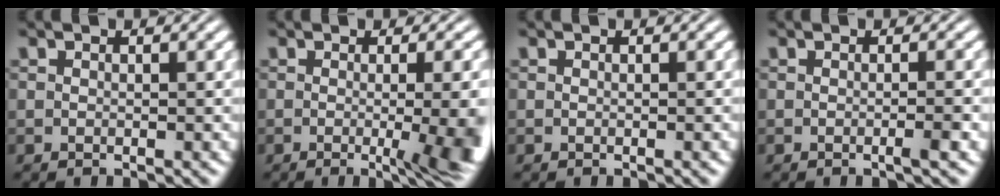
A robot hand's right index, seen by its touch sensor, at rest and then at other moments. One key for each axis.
{"total": 6.5, "fx": -1.7, "fy": 1.2, "fz": 6.2, "tx": -0.063, "ty": -0.008, "tz": -0.027}
{"total": 0.0}
{"total": 1.0, "fx": -0.5, "fy": -0.3, "fz": 0.9, "tx": -0.014, "ty": 0.003, "tz": -0.011}